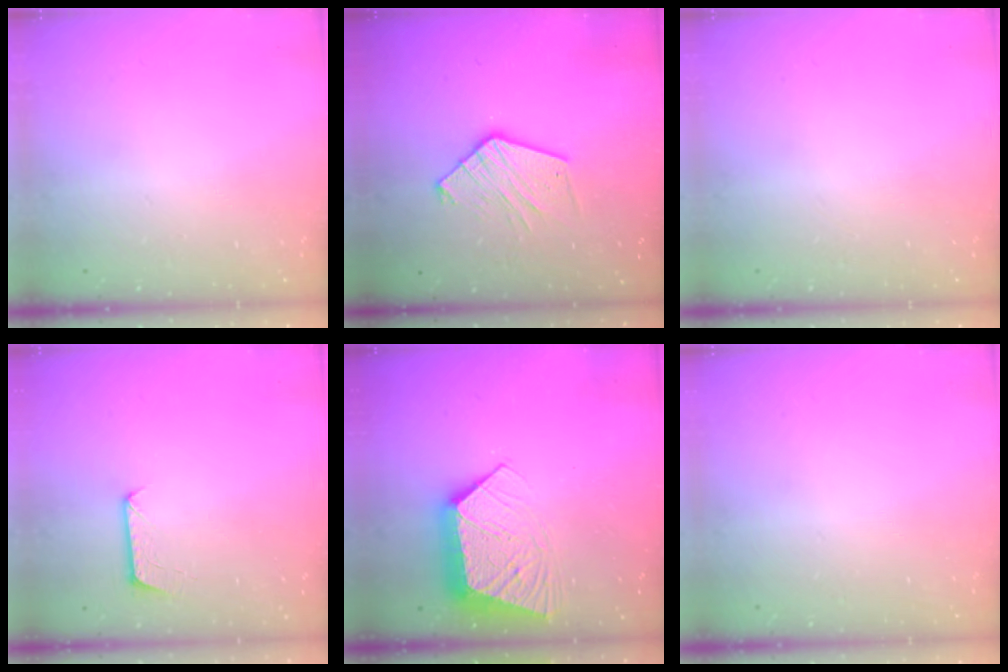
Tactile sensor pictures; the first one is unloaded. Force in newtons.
{"total": 11.6, "press": 11.5, "slide": 1.0}
{"total": 0.0}
{"total": 8.8, "press": 8.8, "slide": 0.6}
{"total": 12.3, "press": 12.2, "slide": 1.0}
{"total": 0.0}